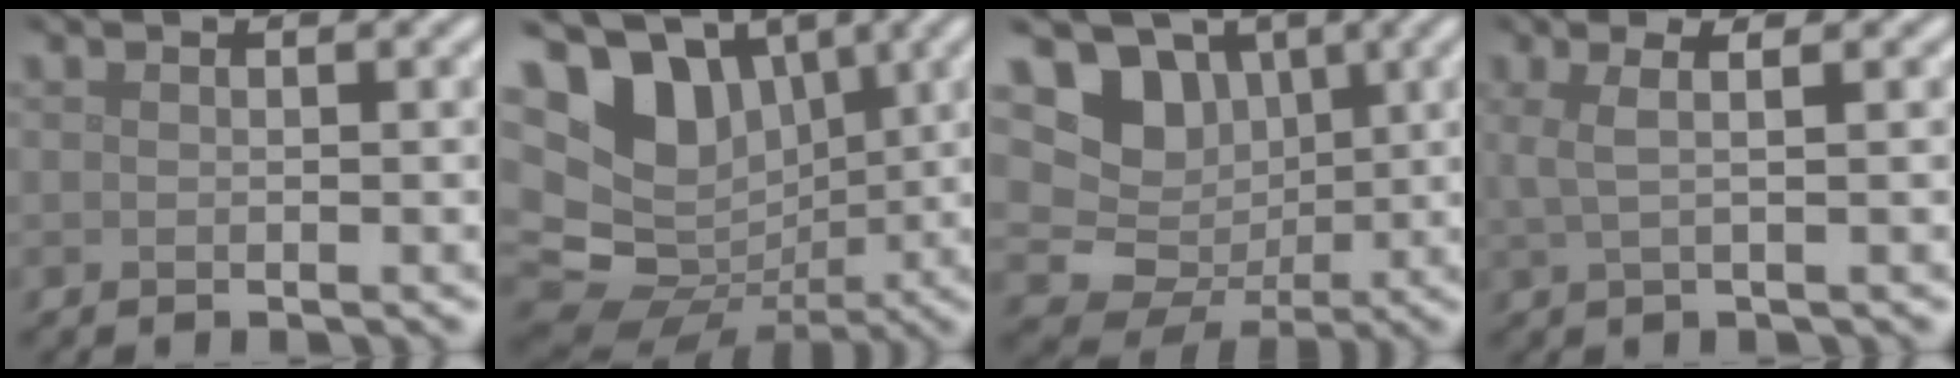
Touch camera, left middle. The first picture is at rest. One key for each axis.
{"total": 15.3, "fx": 3.1, "fy": 12.7, "fz": 8.1, "tx": -0.173, "ty": 0.024, "tz": 0.044}
{"total": 8.8, "fx": 2.0, "fy": 7.8, "fz": 3.5, "tx": -0.062, "ty": 0.010, "tz": 0.011}
{"total": 2.3, "fx": 0.4, "fy": 0.6, "fz": 2.2, "tx": -0.038, "ty": 0.003, "tz": 0.002}